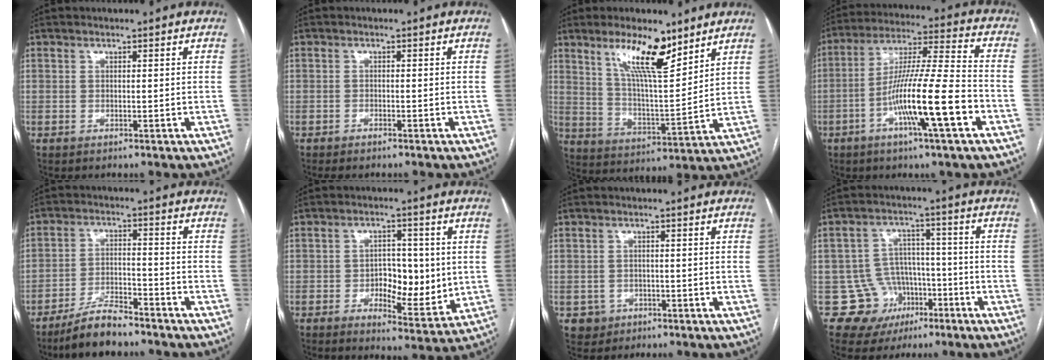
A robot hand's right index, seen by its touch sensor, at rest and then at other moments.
{"total": 1.6, "force": [-1.3, 0.4, 0.7], "torque": [-0.011, -0.001, -0.016]}
{"total": 12.1, "force": [7.9, 2.6, 8.8], "torque": [-0.156, -0.003, 0.145]}
{"total": 15.5, "force": [-5.9, 0.3, 14.4], "torque": [-0.258, -0.003, -0.105]}
{"total": 7.5, "force": [-6.4, 1.7, 3.5], "torque": [-0.069, -0.012, -0.117]}
{"total": 8.9, "force": [-0.7, 4.5, 7.6], "torque": [-0.109, 0.005, -0.003]}
{"total": 3.1, "force": [-1.2, 2.9, 0.1], "torque": [0.006, 0.011, -0.015]}
{"total": 9.6, "force": [-4.1, 8.7, 0.5], "torque": [0.001, 0.043, -0.051]}